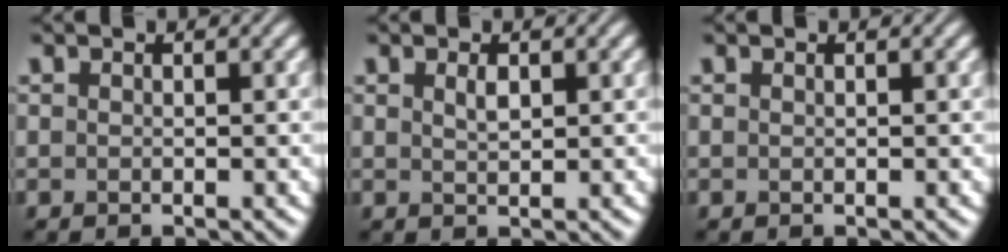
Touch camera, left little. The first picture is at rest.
{"total": 1.0, "force": [0.5, 0.4, 0.8], "torque": [-0.019, 0.001, 0.012]}
{"total": 0.0}